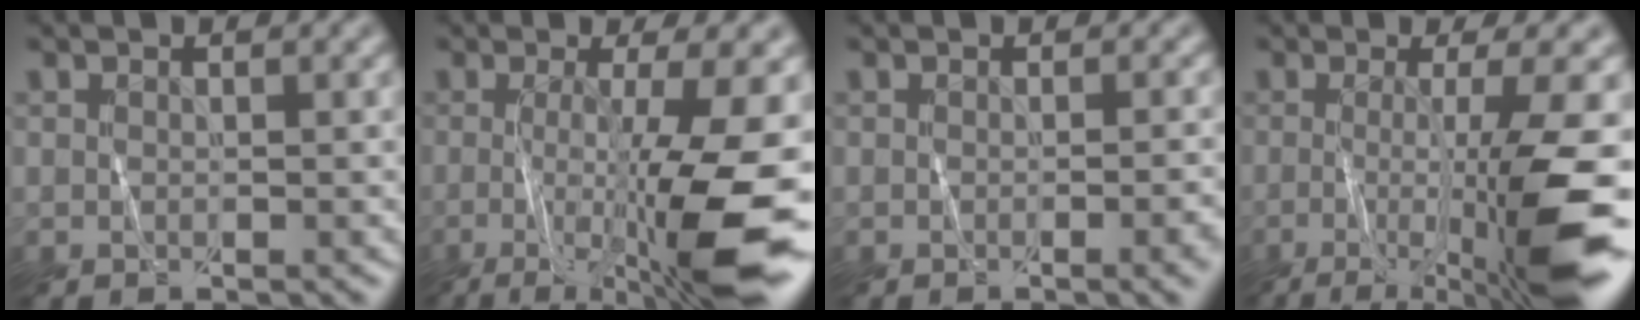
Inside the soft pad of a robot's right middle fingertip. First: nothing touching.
{"total": 10.8, "force": [-2.0, 2.4, 10.3], "torque": [-0.167, -0.027, -0.027]}
{"total": 3.4, "force": [-0.7, 1.2, 3.2], "torque": [-0.024, 0.001, -0.007]}
{"total": 9.9, "force": [-2.2, 1.8, 9.4], "torque": [-0.140, -0.017, -0.036]}